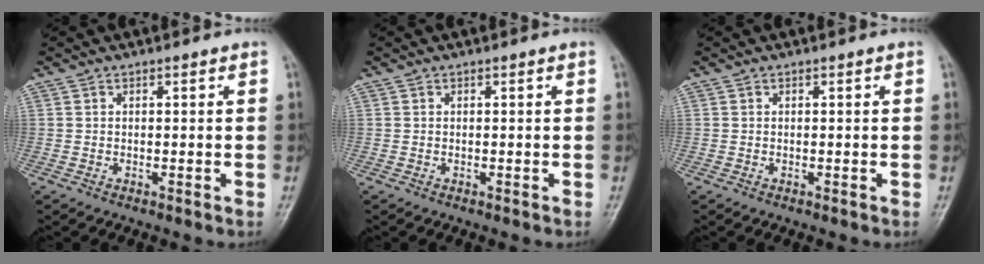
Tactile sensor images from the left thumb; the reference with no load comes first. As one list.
[{"total": 0.0}, {"total": 0.0}]